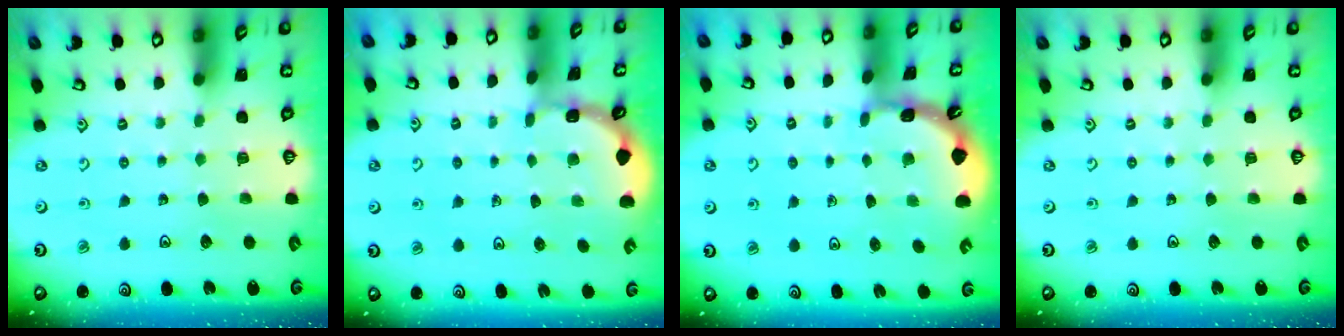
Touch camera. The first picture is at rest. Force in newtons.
{"total": 1.0, "press": 0.9, "slide": 0.2}
{"total": 1.7, "press": 1.6, "slide": 0.1}
{"total": 0.0}